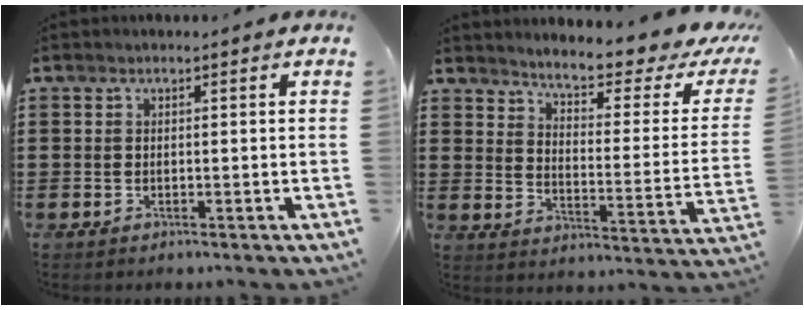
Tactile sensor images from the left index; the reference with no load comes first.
{"total": 5.1, "force": [4.5, 0.0, 2.4], "torque": [-0.063, -0.041, 0.068]}